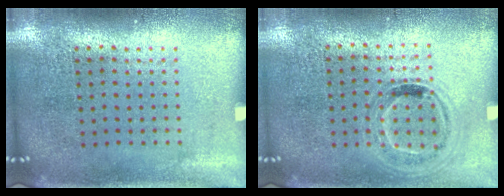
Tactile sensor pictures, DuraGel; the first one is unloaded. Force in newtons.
{"total": 0.9, "press": 0.8, "slide": 0.4}